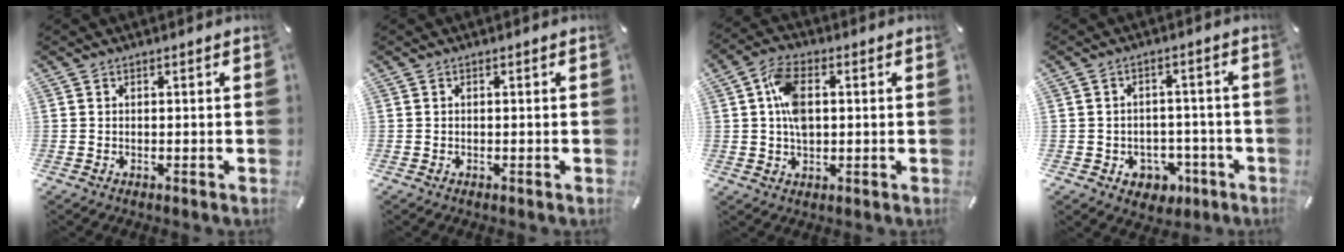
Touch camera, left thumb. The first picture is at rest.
{"total": 0.0}
{"total": 7.9, "force": [1.2, 4.7, 6.3], "torque": [-0.130, 0.005, 0.019]}
{"total": 5.6, "force": [-1.3, 5.2, 1.8], "torque": [-0.022, 0.007, -0.020]}